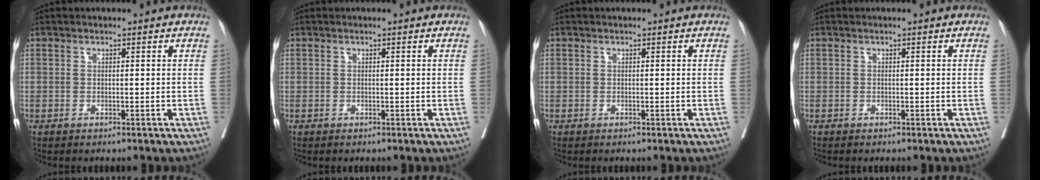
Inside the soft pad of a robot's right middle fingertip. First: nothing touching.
{"total": 0.0}
{"total": 0.0}
{"total": 0.0}